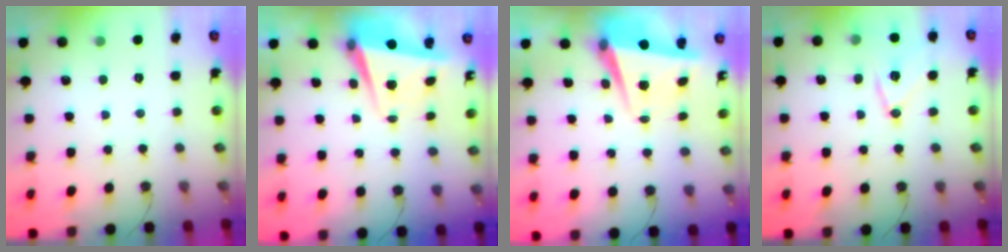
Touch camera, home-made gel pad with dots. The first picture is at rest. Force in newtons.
{"total": 5.5, "press": 5.5, "slide": 0.7}
{"total": 6.6, "press": 6.4, "slide": 1.3}
{"total": 11.6, "press": 11.4, "slide": 1.6}